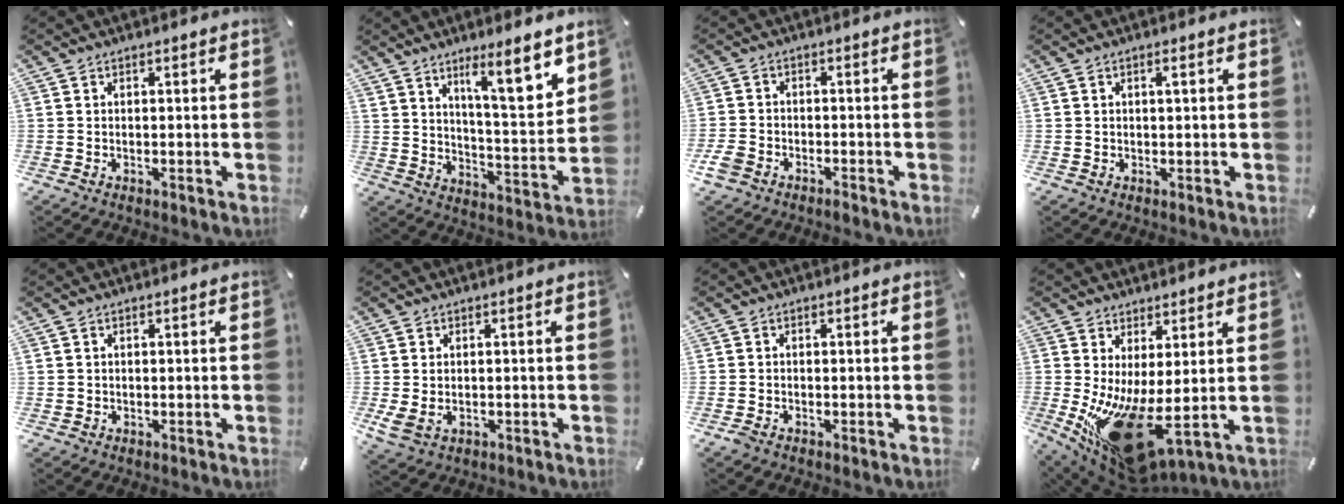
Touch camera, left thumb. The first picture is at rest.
{"total": 12.3, "force": [9.0, 2.7, 7.8], "torque": [-0.105, -0.070, 0.147]}
{"total": 3.8, "force": [-2.7, 2.2, 1.5], "torque": [-0.052, 0.004, -0.058]}
{"total": 1.2, "force": [0.4, 0.4, 1.1], "torque": [-0.022, 0.002, 0.007]}
{"total": 0.7, "force": [0.0, 0.7, -0.1], "torque": [0.002, 0.004, -0.001]}
{"total": 2.8, "force": [-0.2, 2.1, 1.9], "torque": [-0.049, -0.001, -0.005]}
{"total": 0.8, "force": [-0.7, 0.3, 0.3], "torque": [-0.007, -0.001, -0.013]}
{"total": 16.6, "force": [-3.2, 5.9, 15.2], "torque": [-0.211, -0.041, -0.027]}